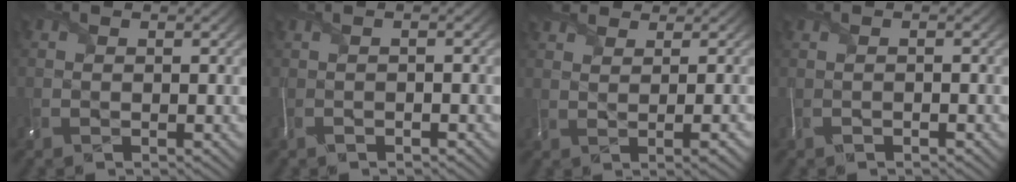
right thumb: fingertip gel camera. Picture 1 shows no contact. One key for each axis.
{"total": 1.0, "fx": -0.7, "fy": -0.3, "fz": 0.7, "tx": -0.008, "ty": 0.006, "tz": -0.024}
{"total": 4.0, "fx": 2.9, "fy": 0.9, "fz": 2.6, "tx": -0.051, "ty": 0.010, "tz": 0.041}
{"total": 0.8, "fx": -0.7, "fy": -0.4, "fz": 0.1, "tx": -0.001, "ty": 0.005, "tz": -0.021}